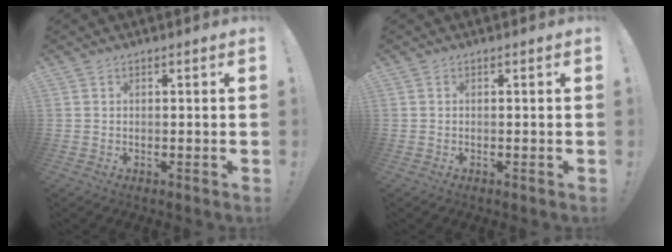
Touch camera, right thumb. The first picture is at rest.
{"total": 0.0}